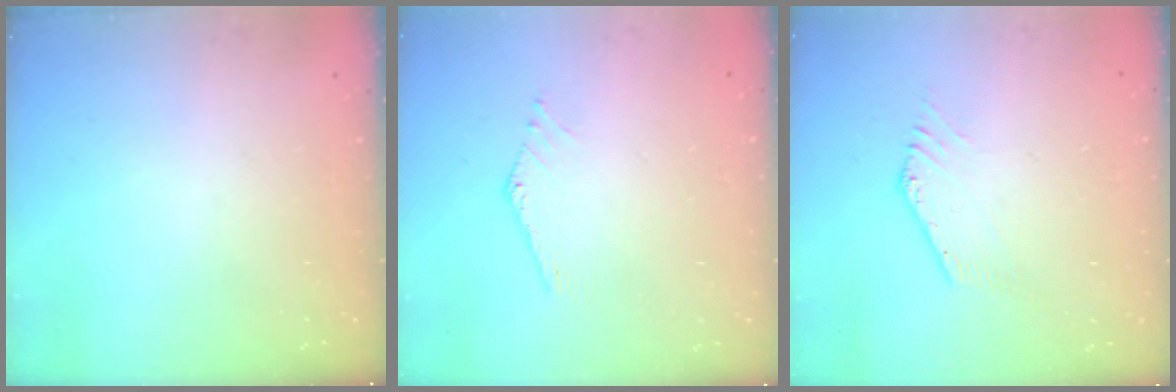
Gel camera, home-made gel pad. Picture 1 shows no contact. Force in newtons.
{"total": 1.5, "press": 1.5, "slide": 0.0}
{"total": 1.3, "press": 1.3, "slide": 0.1}